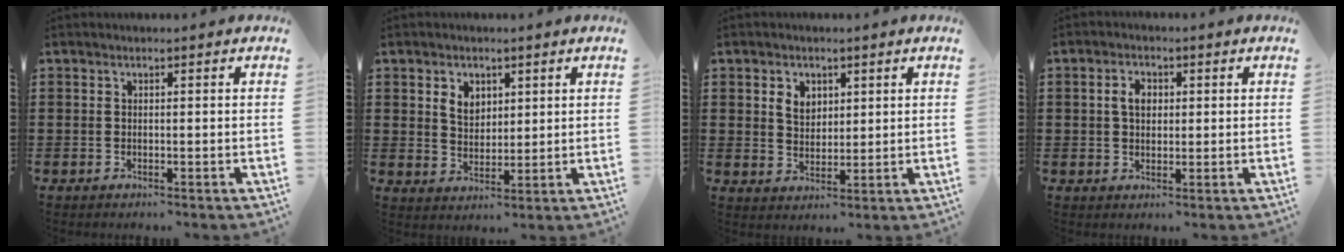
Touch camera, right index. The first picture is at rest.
{"total": 3.9, "force": [1.9, 2.9, 1.8], "torque": [-0.047, 0.010, 0.034]}
{"total": 3.6, "force": [1.6, 2.8, 1.7], "torque": [-0.045, 0.010, 0.029]}
{"total": 3.3, "force": [0.6, 2.2, 2.4], "torque": [-0.054, 0.011, 0.008]}